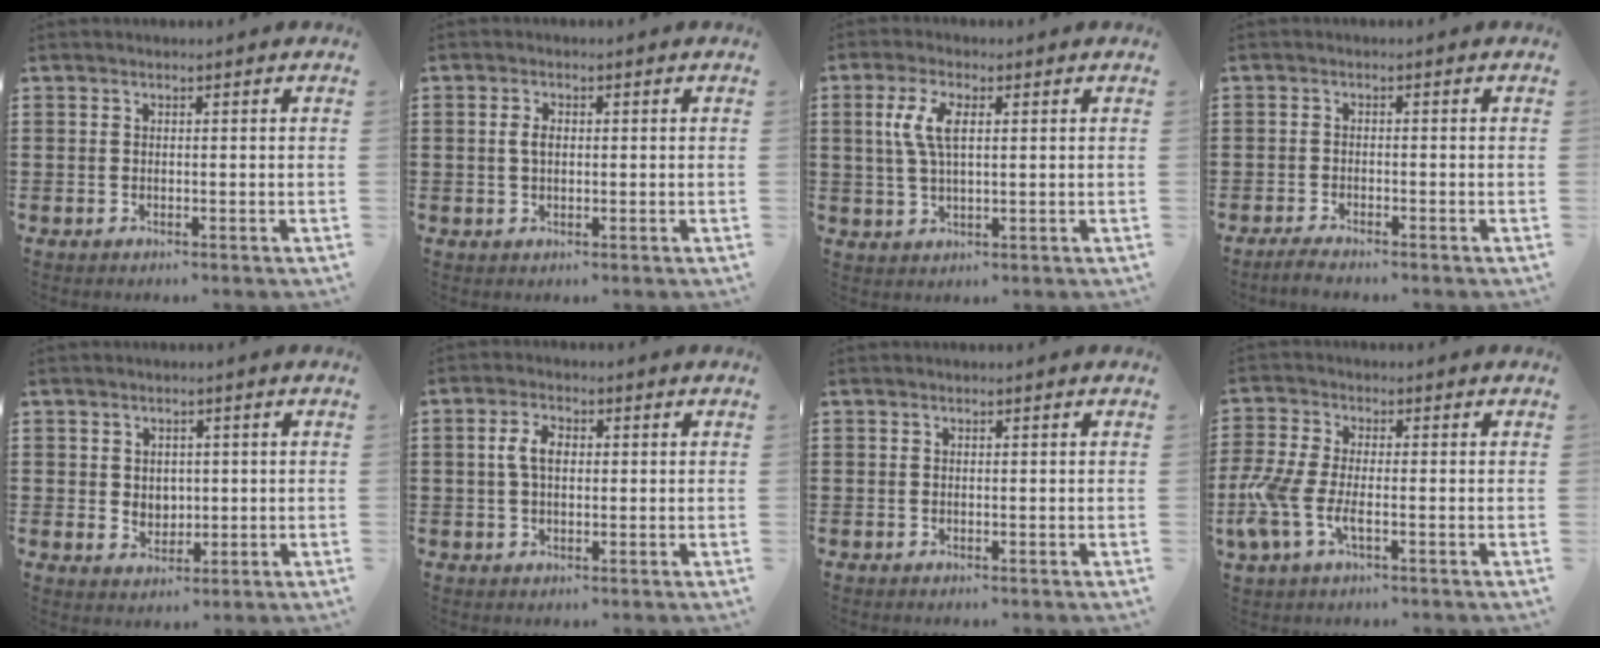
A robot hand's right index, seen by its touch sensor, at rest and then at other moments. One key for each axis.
{"total": 2.1, "fx": 0.2, "fy": 1.2, "fz": 1.8, "tx": -0.037, "ty": 0.008, "tz": 0.001}
{"total": 5.8, "fx": 1.5, "fy": 2.4, "fz": 5.1, "tx": -0.122, "ty": 0.004, "tz": 0.019}
{"total": 1.7, "fx": -1.6, "fy": -0.1, "fz": 0.4, "tx": -0.009, "ty": -0.001, "tz": -0.031}
{"total": 2.6, "fx": 0.7, "fy": 2.4, "fz": 0.7, "tx": -0.014, "ty": 0.008, "tz": 0.011}
{"total": 4.1, "fx": 0.4, "fy": 2.3, "fz": 3.4, "tx": -0.078, "ty": 0.009, "tz": 0.003}
{"total": 0.0}
{"total": 6.7, "fx": -2.2, "fy": 2.8, "fz": 5.8, "tx": -0.155, "ty": -0.016, "tz": -0.049}